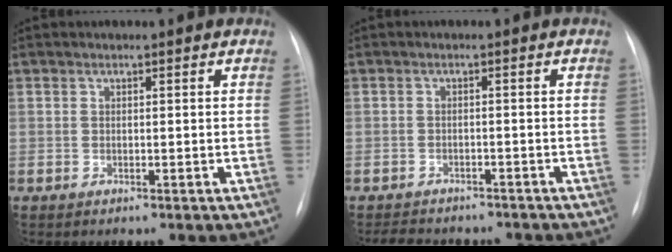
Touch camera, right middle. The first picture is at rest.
{"total": 8.7, "force": [-7.8, 2.9, 2.7], "torque": [-0.047, 0.002, -0.096]}